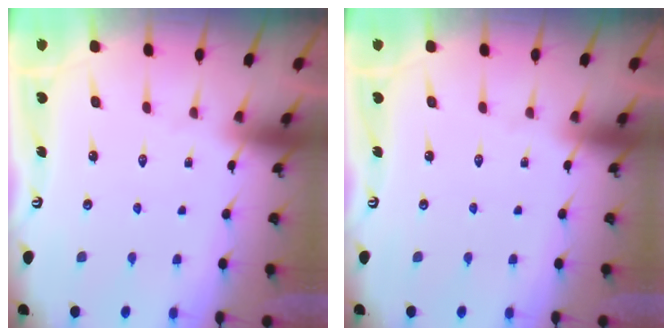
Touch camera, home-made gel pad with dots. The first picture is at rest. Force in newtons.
{"total": 0.0}